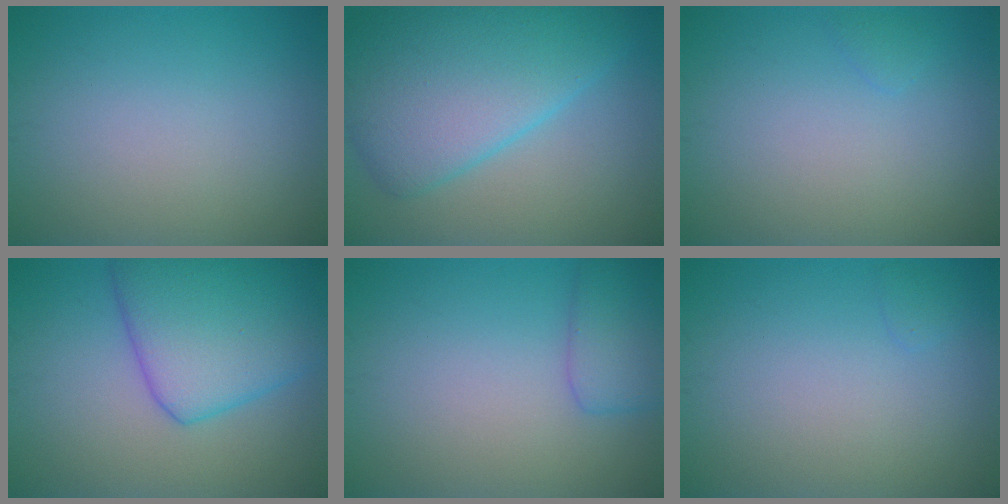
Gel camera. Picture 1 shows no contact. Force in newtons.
{"total": 9.1, "press": 9.1, "slide": 0.0}
{"total": 0.6, "press": 0.6, "slide": 0.0}
{"total": 8.1, "press": 8.0, "slide": 0.5}
{"total": 2.9, "press": 2.9, "slide": 0.1}
{"total": 0.6, "press": 0.6, "slide": 0.0}